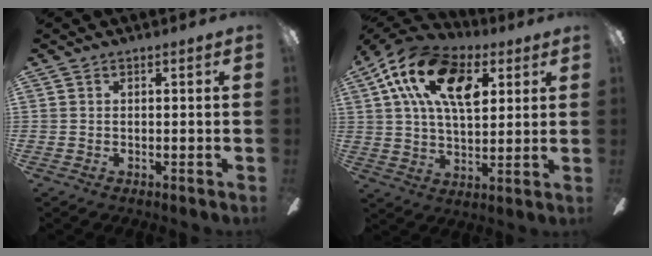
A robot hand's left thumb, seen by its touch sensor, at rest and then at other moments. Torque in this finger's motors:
{"motor_torque": [-0.23, 1.34, 1.63, -1.14, 0.51]}